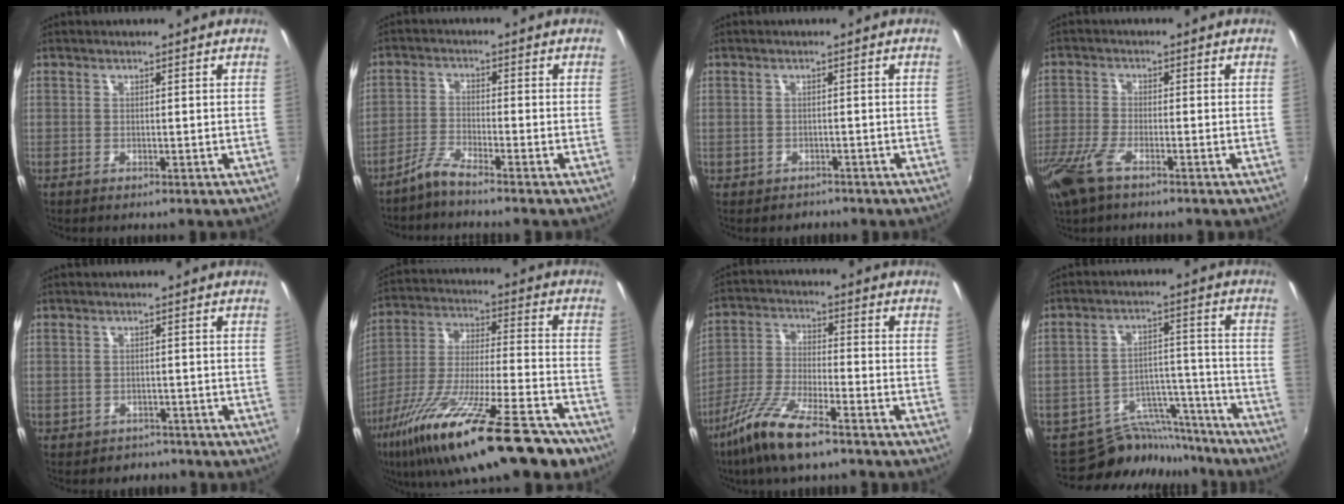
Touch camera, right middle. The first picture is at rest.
{"total": 3.3, "force": [-3.0, -0.8, 1.2], "torque": [-0.041, -0.001, -0.063]}
{"total": 1.6, "force": [-1.2, 1.0, -0.2], "torque": [-0.003, 0.000, -0.015]}
{"total": 8.2, "force": [-5.2, 2.7, 5.7], "torque": [-0.142, -0.022, -0.107]}
{"total": 2.8, "force": [-2.1, 1.8, -0.1], "torque": [-0.008, -0.002, -0.027]}
{"total": 26.1, "force": [-17.7, 5.0, 18.5], "torque": [-0.337, -0.070, -0.286]}
{"total": 11.1, "force": [-7.9, 1.5, 7.6], "torque": [-0.163, -0.019, -0.153]}
{"total": 12.3, "force": [-11.5, 4.2, 1.3], "torque": [-0.023, 0.040, -0.168]}